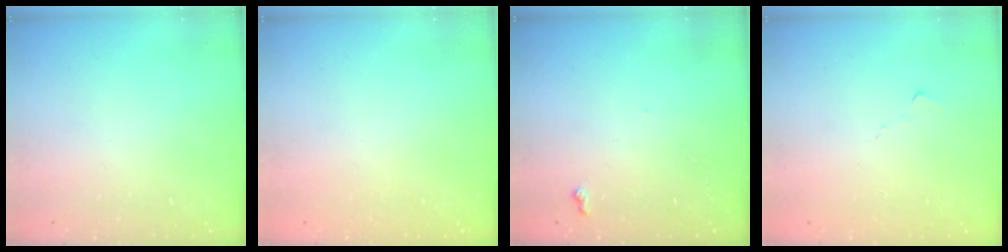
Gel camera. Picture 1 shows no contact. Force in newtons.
{"total": 1.4, "press": 1.2, "slide": 0.7}
{"total": 5.1, "press": 5.1, "slide": 0.6}
{"total": 5.3, "press": 5.3, "slide": 0.6}